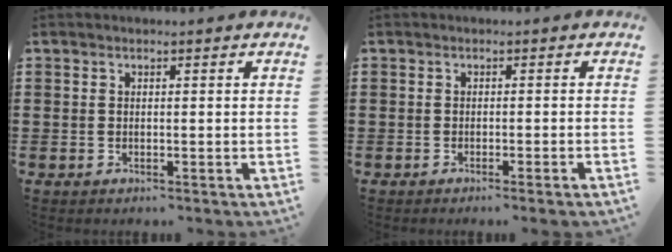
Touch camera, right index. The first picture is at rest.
{"total": 0.8, "force": [-0.5, -0.2, 0.5], "torque": [-0.011, -0.003, -0.011]}